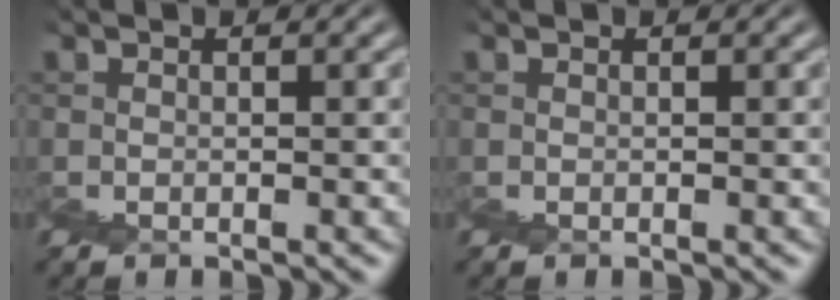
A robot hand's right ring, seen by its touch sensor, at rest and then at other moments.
{"total": 0.0}